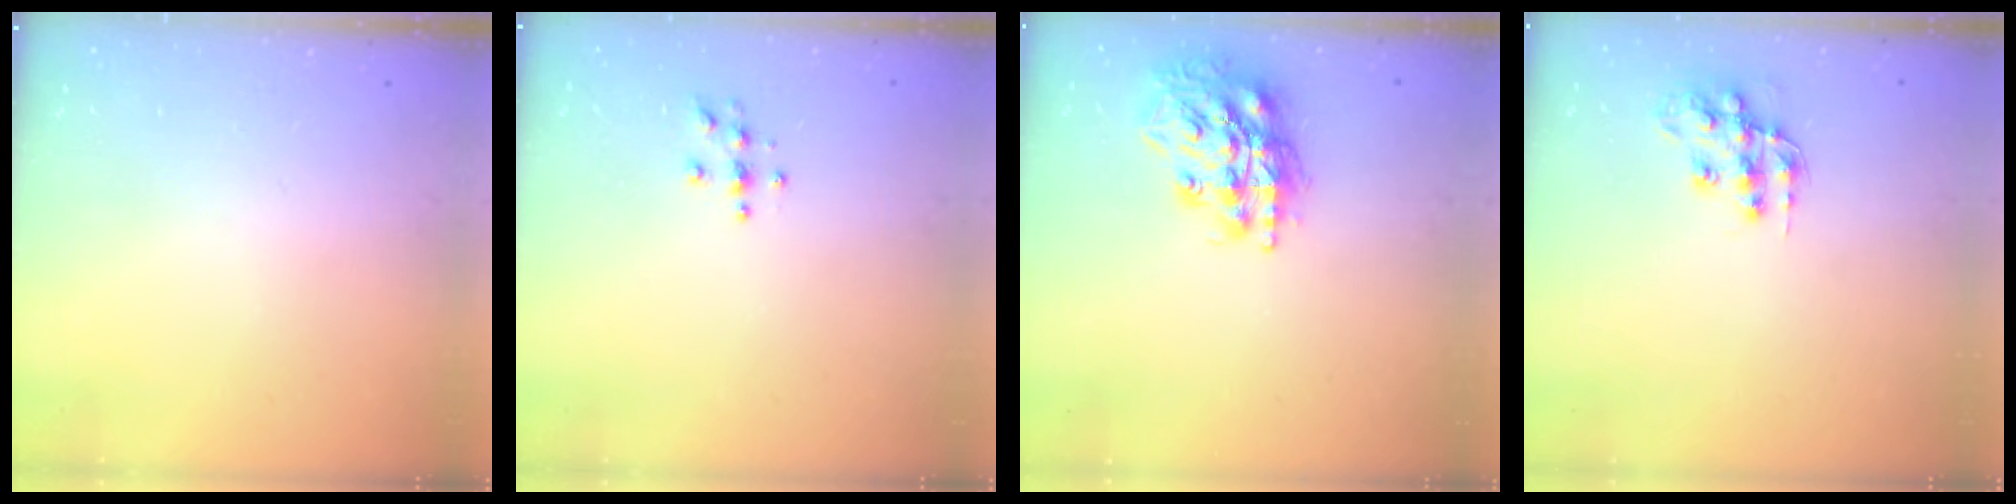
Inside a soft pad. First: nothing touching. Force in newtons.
{"total": 4.0, "press": 4.0, "slide": 0.4}
{"total": 17.0, "press": 16.9, "slide": 2.3}
{"total": 13.0, "press": 13.0, "slide": 1.0}